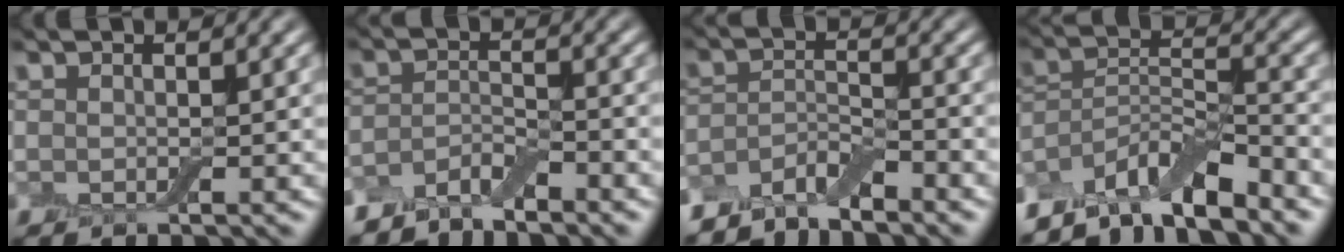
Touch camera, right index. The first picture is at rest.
{"total": 3.1, "force": [-2.8, 0.8, 1.0], "torque": [-0.024, 0.004, -0.061]}
{"total": 3.8, "force": [-3.5, 1.0, 1.2], "torque": [-0.022, 0.003, -0.072]}
{"total": 7.4, "force": [-6.1, 2.2, 3.7], "torque": [-0.062, 0.001, -0.117]}